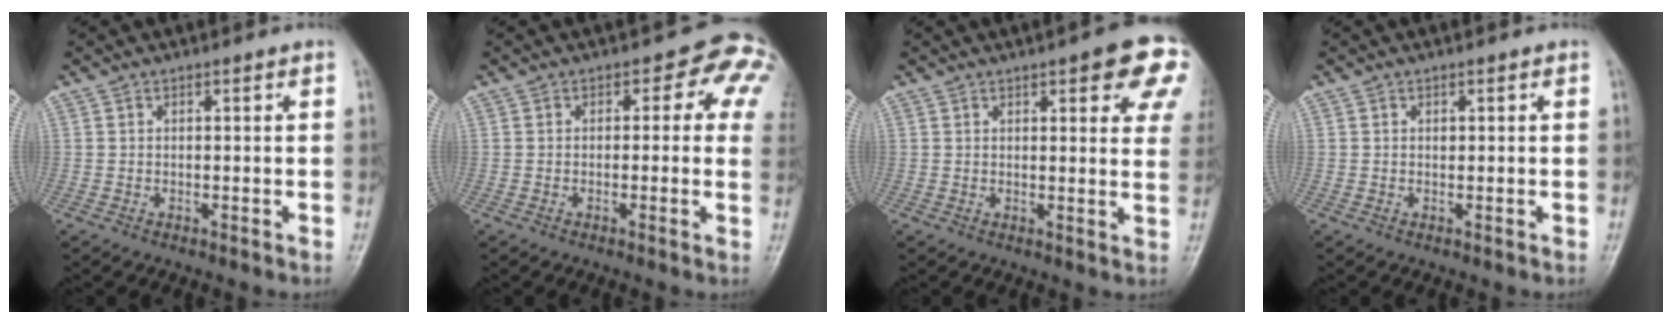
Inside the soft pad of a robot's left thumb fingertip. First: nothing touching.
{"total": 7.5, "force": [1.6, 4.5, 5.8], "torque": [-0.015, 0.009, 0.002]}
{"total": 12.6, "force": [5.9, 4.0, 10.4], "torque": [-0.088, -0.017, 0.061]}
{"total": 0.6, "force": [0.2, 0.4, 0.3], "torque": [-0.002, 0.000, 0.003]}